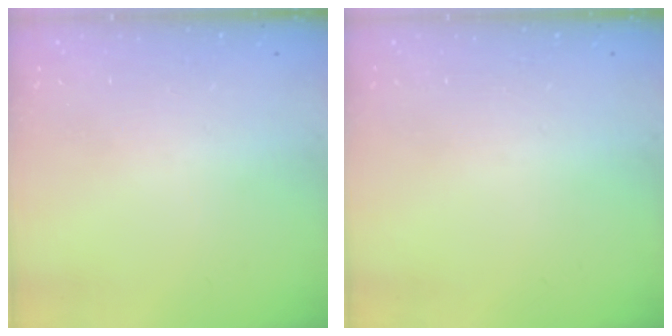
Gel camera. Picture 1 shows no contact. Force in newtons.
{"total": 0.0}